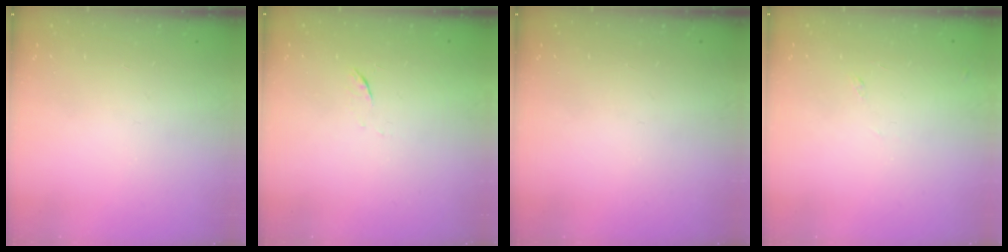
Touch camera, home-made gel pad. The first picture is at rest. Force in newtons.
{"total": 4.5, "press": 4.5, "slide": 0.7}
{"total": 0.0}
{"total": 5.8, "press": 5.7, "slide": 0.8}